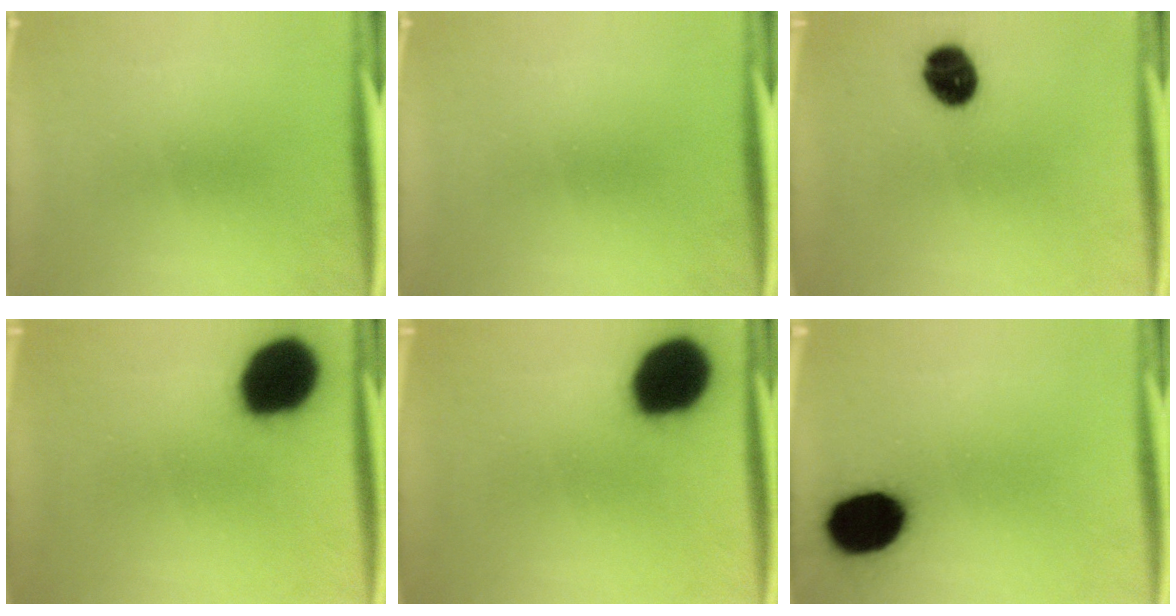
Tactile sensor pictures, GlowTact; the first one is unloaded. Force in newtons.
{"total": 0.0}
{"total": 8.9}
{"total": 18.7}
{"total": 18.7}
{"total": 16.0}